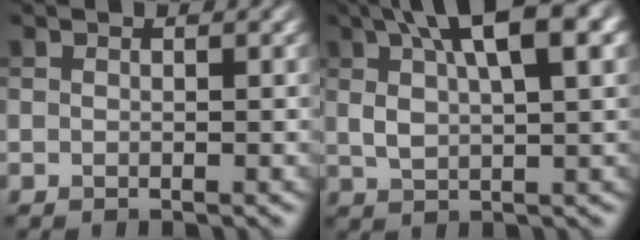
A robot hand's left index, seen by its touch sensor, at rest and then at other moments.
{"total": 10.1, "force": [4.5, 3.6, 8.2], "torque": [-0.137, 0.017, 0.077]}